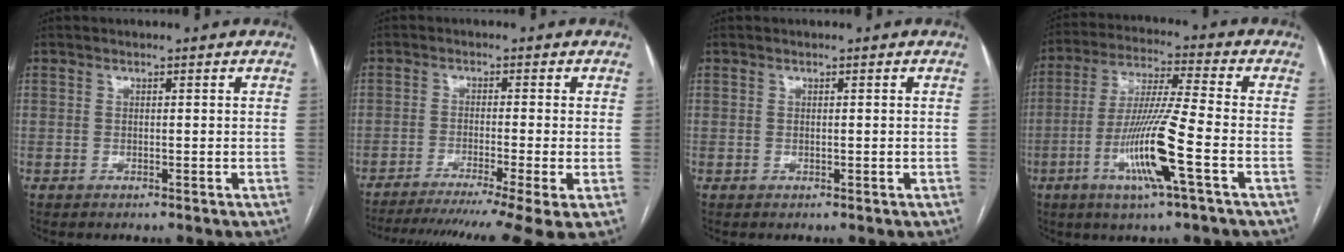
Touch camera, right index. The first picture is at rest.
{"total": 14.9, "force": [-11.4, -0.8, 9.5], "torque": [-0.125, -0.031, -0.171]}
{"total": 0.0}
{"total": 12.8, "force": [-4.6, -0.5, 12.0], "torque": [-0.239, -0.012, -0.091]}